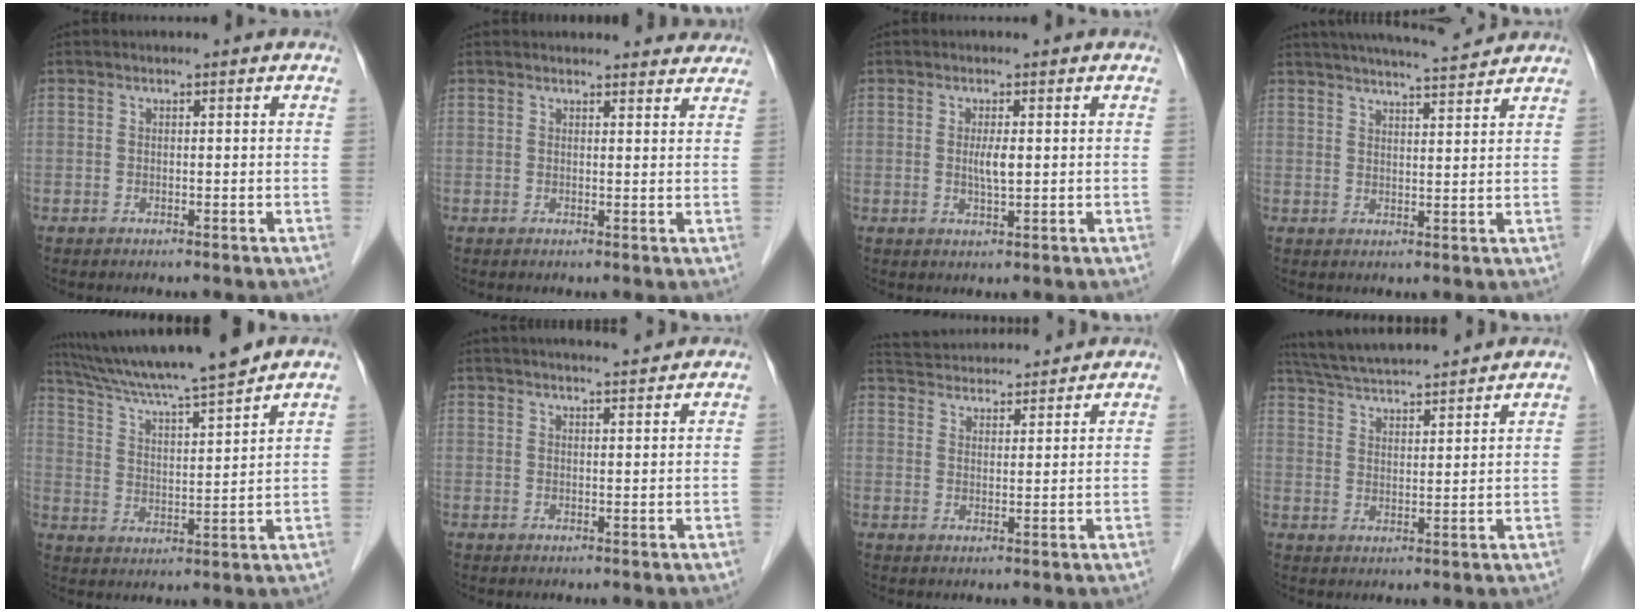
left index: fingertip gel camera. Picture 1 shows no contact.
{"total": 10.3, "force": [9.8, 2.4, 1.9], "torque": [0.006, 0.011, 0.094]}
{"total": 2.4, "force": [0.3, 0.3, 2.4], "torque": [-0.047, -0.003, 0.005]}
{"total": 10.9, "force": [10.1, 0.4, 4.2], "torque": [-0.070, 0.015, 0.139]}
{"total": 14.8, "force": [13.2, -1.0, 6.8], "torque": [-0.126, 0.011, 0.220]}
{"total": 8.9, "force": [8.1, 0.7, 3.6], "torque": [-0.054, 0.022, 0.105]}
{"total": 12.8, "force": [12.3, 2.0, 3.1], "torque": [-0.058, 0.039, 0.188]}
{"total": 14.6, "force": [13.4, 1.0, 5.6], "torque": [-0.109, 0.030, 0.214]}